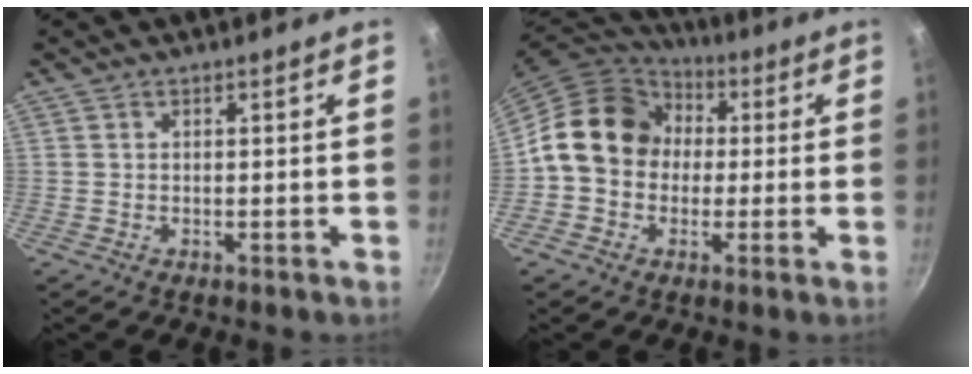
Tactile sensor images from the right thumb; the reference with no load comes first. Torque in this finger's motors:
{"motor_torque": [1.68, 2.39, 1.21, -0.95, 0.16]}